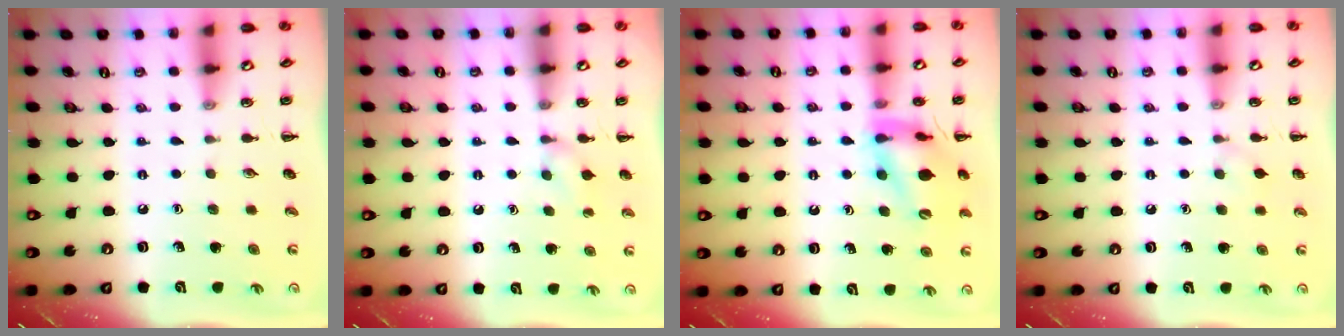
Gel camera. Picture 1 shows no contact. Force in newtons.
{"total": 5.5, "press": 5.2, "slide": 1.7}
{"total": 15.5, "press": 15.4, "slide": 2.0}
{"total": 4.1, "press": 3.8, "slide": 1.6}